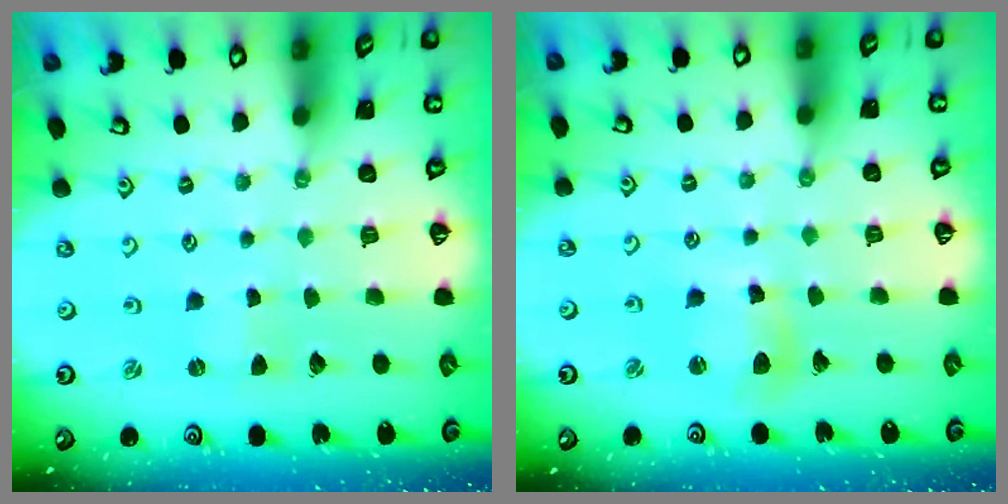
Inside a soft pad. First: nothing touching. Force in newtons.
{"total": 8.4, "press": 8.3, "slide": 1.2}